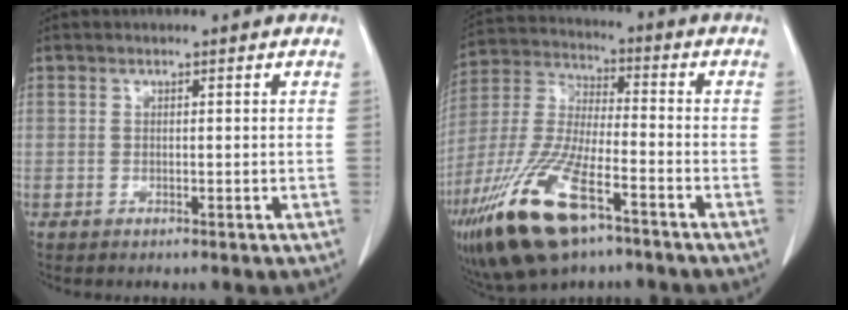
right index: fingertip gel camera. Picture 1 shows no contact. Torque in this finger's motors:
{"motor_torque": [1.55, -0.59, 0.99, 0.21]}